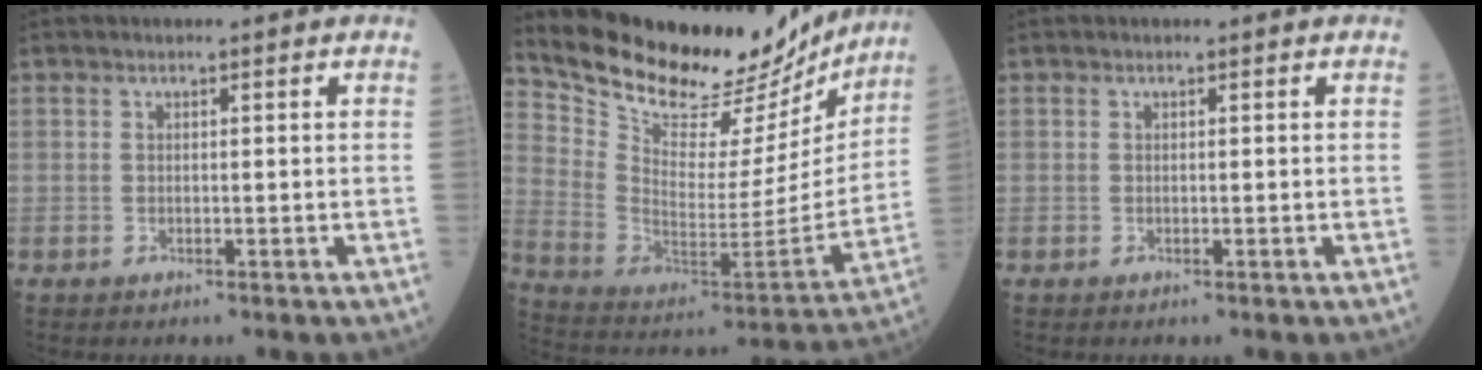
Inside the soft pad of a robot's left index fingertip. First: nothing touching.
{"total": 24.4, "force": [22.1, 6.9, 7.8], "torque": [-0.136, -0.043, 0.327]}
{"total": 0.0}